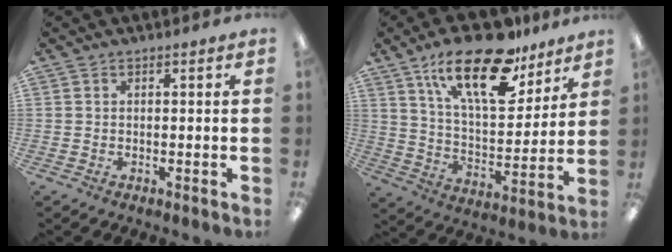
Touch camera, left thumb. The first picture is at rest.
{"total": 22.2, "force": [14.2, 9.2, 14.3], "torque": [-0.229, -0.074, 0.240]}